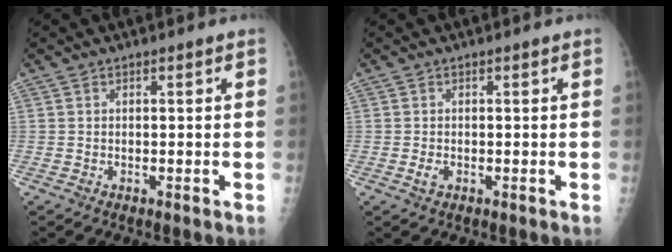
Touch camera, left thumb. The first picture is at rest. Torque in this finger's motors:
{"motor_torque": [-0.45, -0.03, 0.25, 0.13, 0.01]}